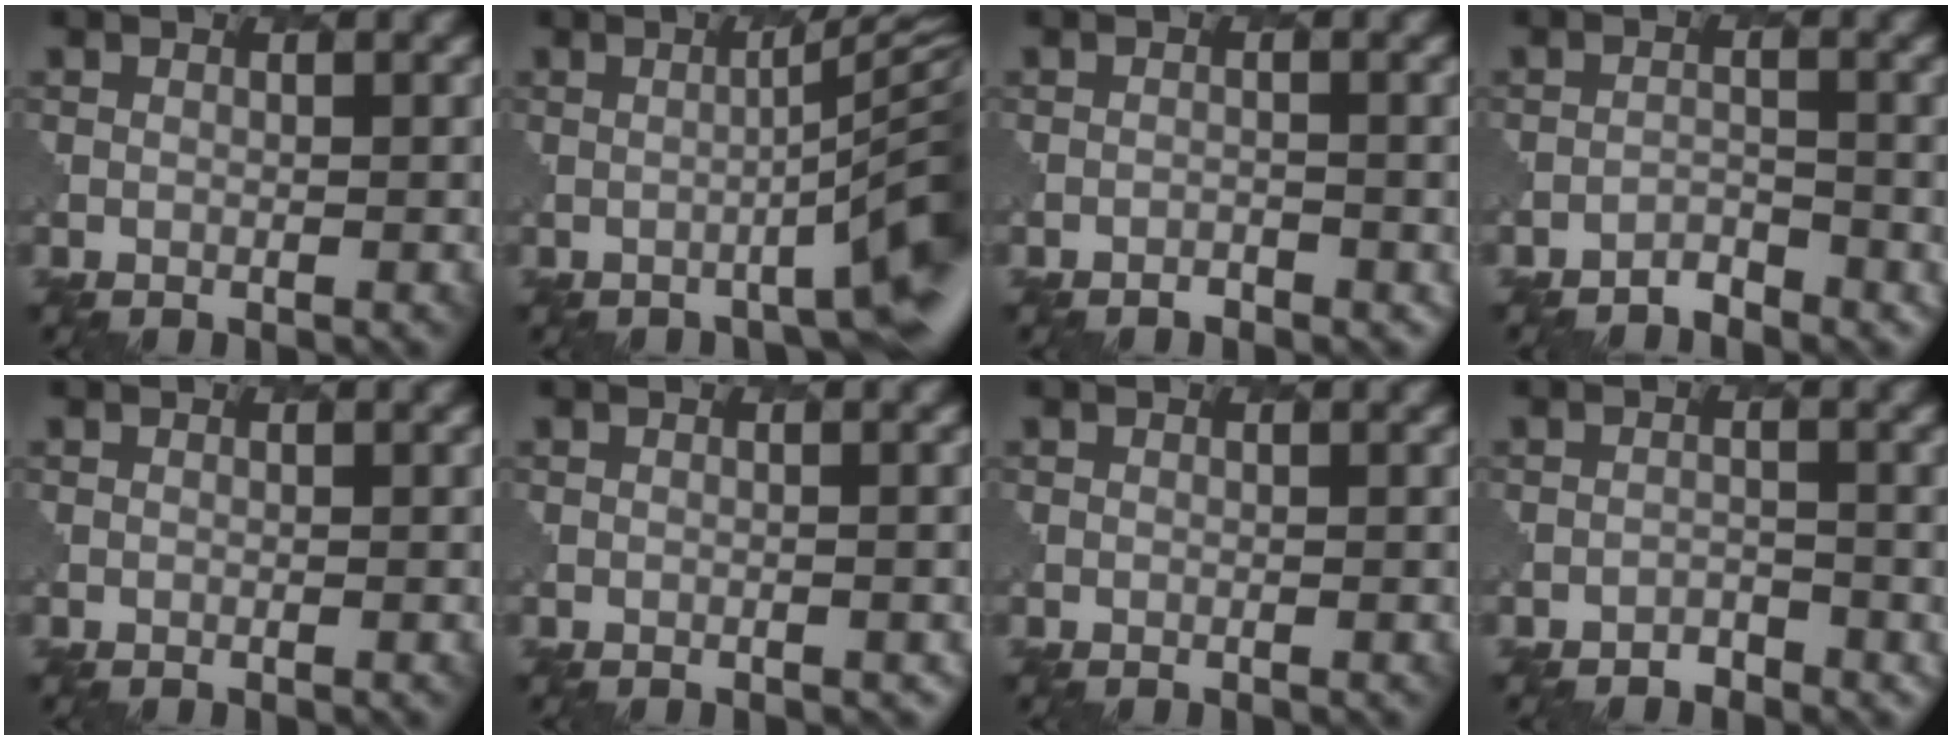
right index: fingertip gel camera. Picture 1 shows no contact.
{"total": 7.5, "force": [-2.0, 0.9, 7.2], "torque": [-0.087, 0.016, -0.031]}
{"total": 1.0, "force": [-0.2, -0.3, -1.0], "torque": [0.006, 0.000, -0.006]}
{"total": 1.4, "force": [-1.0, -0.1, -1.0], "torque": [0.007, 0.003, -0.021]}
{"total": 0.0}
{"total": 0.0}
{"total": 0.0}
{"total": 1.2, "force": [-0.5, 0.0, -1.1], "torque": [0.009, 0.001, -0.011]}